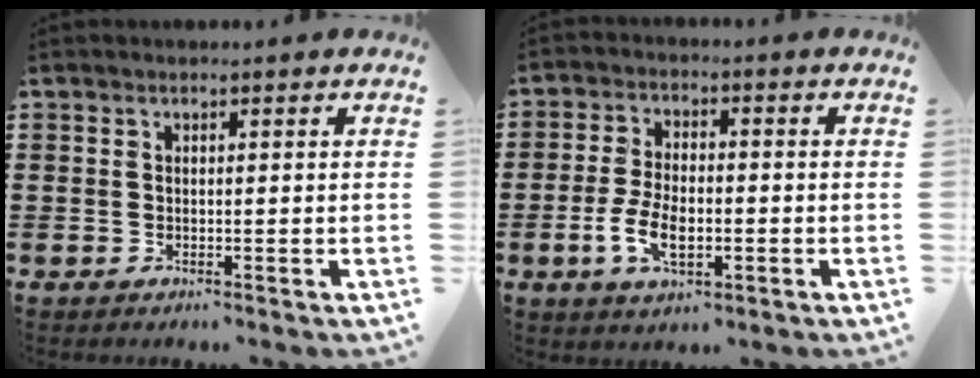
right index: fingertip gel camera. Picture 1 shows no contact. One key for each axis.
{"total": 6.6, "fx": -2.1, "fy": 3.0, "fz": 5.6, "tx": -0.129, "ty": -0.006, "tz": -0.044}